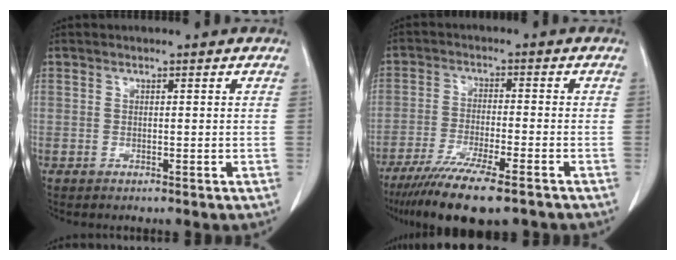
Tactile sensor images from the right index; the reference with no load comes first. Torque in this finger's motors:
{"motor_torque": [1.17, -0.97, 0.66, 0.17]}